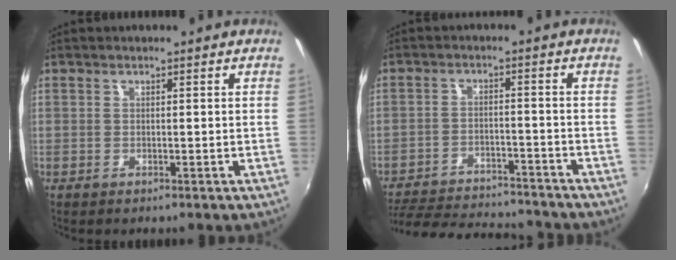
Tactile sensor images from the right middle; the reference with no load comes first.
{"total": 18.5, "force": [-16.4, 4.5, 7.4], "torque": [-0.165, -0.011, -0.234]}